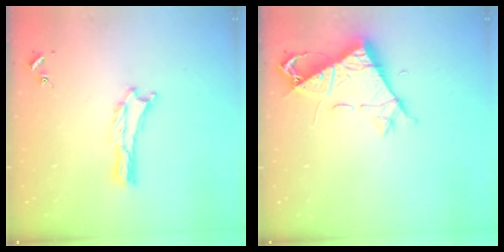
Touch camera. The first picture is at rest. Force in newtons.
{"total": 7.9, "press": 7.8, "slide": 0.9}